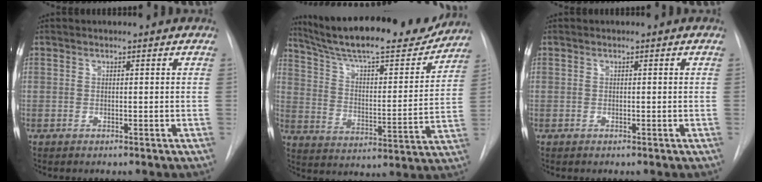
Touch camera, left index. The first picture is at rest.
{"total": 22.6, "force": [20.0, 3.2, 9.9], "torque": [-0.166, -0.026, 0.296]}
{"total": 0.0}